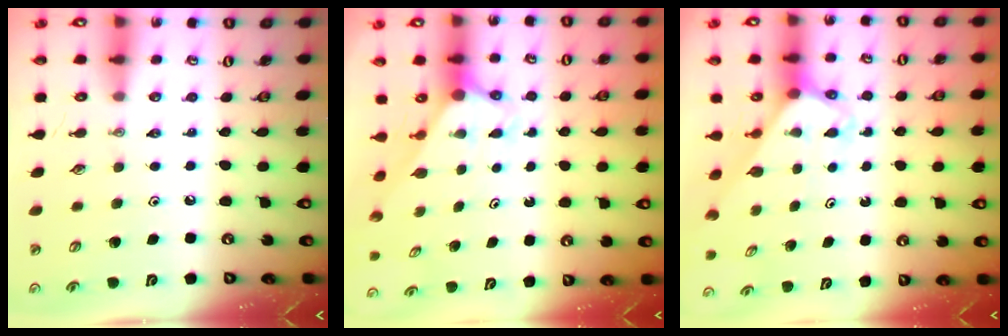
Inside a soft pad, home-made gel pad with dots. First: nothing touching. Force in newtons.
{"total": 2.9, "press": 2.9, "slide": 0.0}
{"total": 2.6, "press": 2.6, "slide": 0.2}